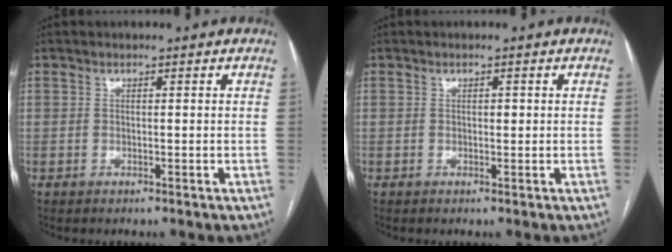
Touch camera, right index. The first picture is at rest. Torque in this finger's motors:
{"motor_torque": [0.39, 0.23, 0.00, 0.02]}